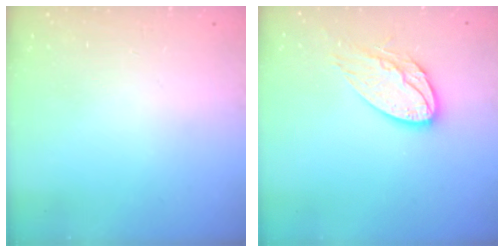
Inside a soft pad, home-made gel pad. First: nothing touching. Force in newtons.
{"total": 12.8, "press": 12.8, "slide": 0.9}